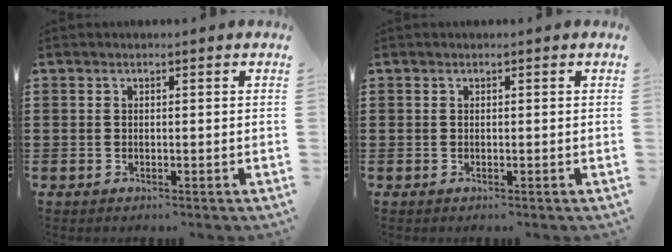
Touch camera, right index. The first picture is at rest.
{"total": 0.0}